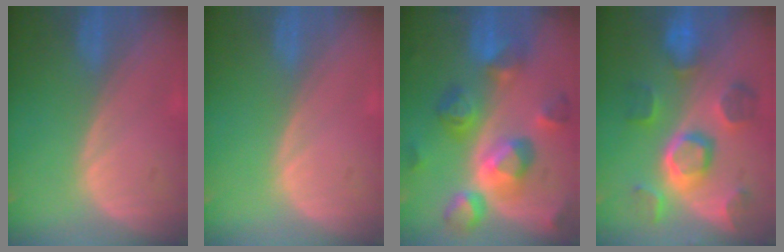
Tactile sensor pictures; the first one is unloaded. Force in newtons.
{"total": 0.0}
{"total": 11.4, "press": 11.4, "slide": 0.9}
{"total": 10.1, "press": 9.4, "slide": 3.8}